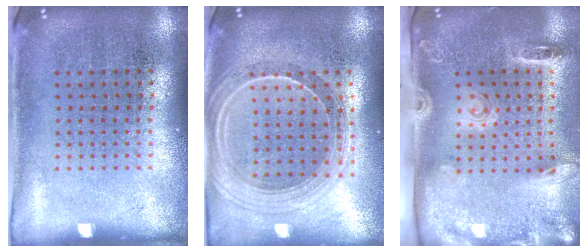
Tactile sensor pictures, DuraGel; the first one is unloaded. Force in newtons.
{"total": 2.4, "press": 2.0, "slide": 1.2}
{"total": 2.7, "press": 1.9, "slide": 2.0}